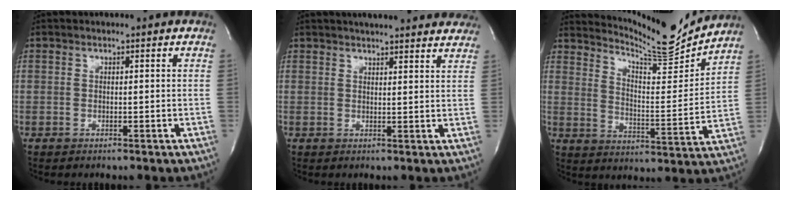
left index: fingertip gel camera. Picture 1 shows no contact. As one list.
[{"total": 16.0, "force": [14.4, 2.5, 6.4], "torque": [-0.083, 0.025, 0.173]}, {"total": 12.4, "force": [12.2, -1.1, 1.6], "torque": [-0.038, -0.047, 0.186]}]